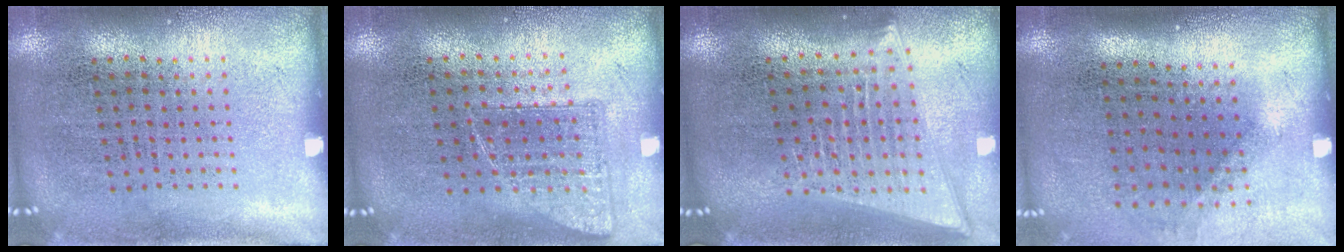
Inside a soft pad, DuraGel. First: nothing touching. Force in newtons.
{"total": 0.9, "press": 0.8, "slide": 0.3}
{"total": 2.0, "press": 1.7, "slide": 1.0}
{"total": 1.3, "press": 0.9, "slide": 0.9}